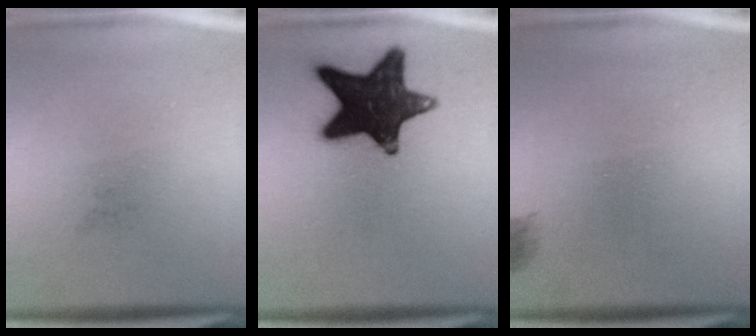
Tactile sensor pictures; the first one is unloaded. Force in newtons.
{"total": 16.8}
{"total": 1.1}